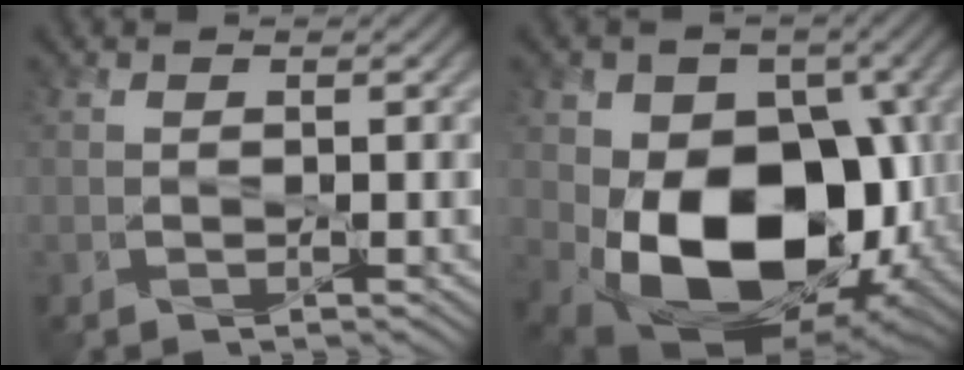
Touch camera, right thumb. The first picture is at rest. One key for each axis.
{"total": 16.0, "fx": -2.2, "fy": 11.0, "fz": 11.3, "tx": -0.172, "ty": -0.037, "tz": -0.034}